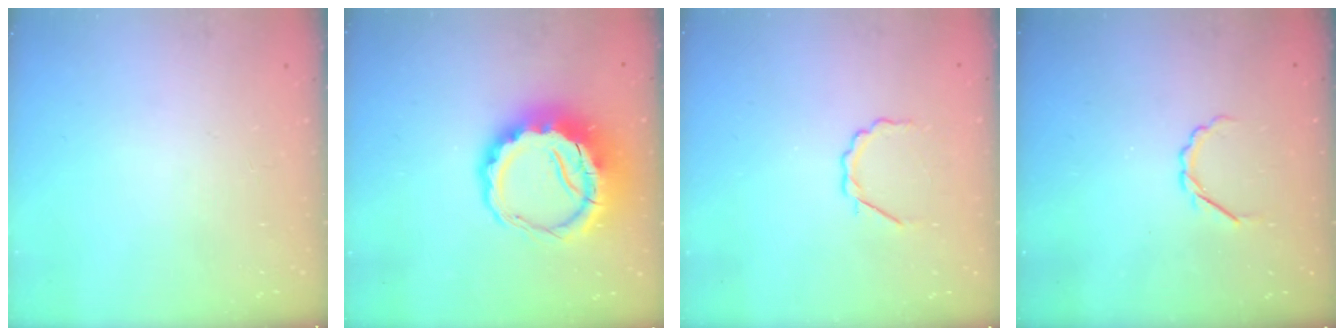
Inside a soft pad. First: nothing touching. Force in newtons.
{"total": 11.1, "press": 10.8, "slide": 2.5}
{"total": 3.6, "press": 3.4, "slide": 1.2}
{"total": 2.5, "press": 2.4, "slide": 0.8}